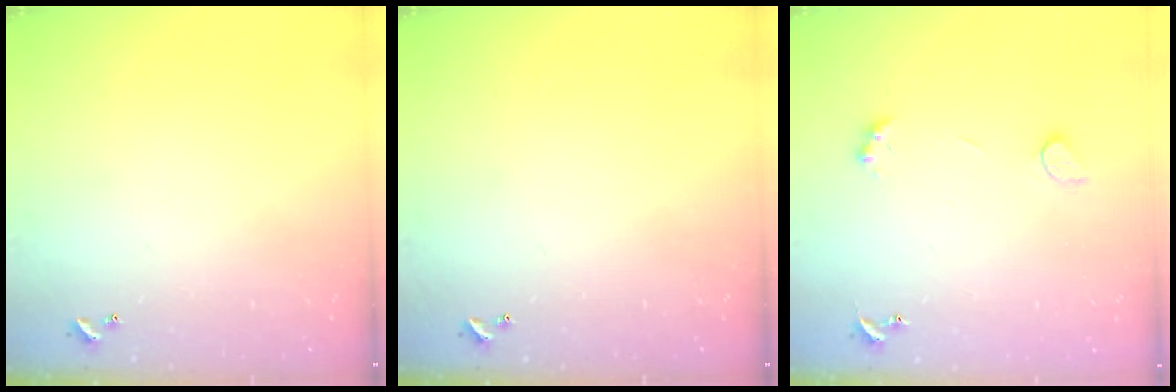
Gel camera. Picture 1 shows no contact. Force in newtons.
{"total": 0.0}
{"total": 3.7, "press": 3.4, "slide": 1.2}